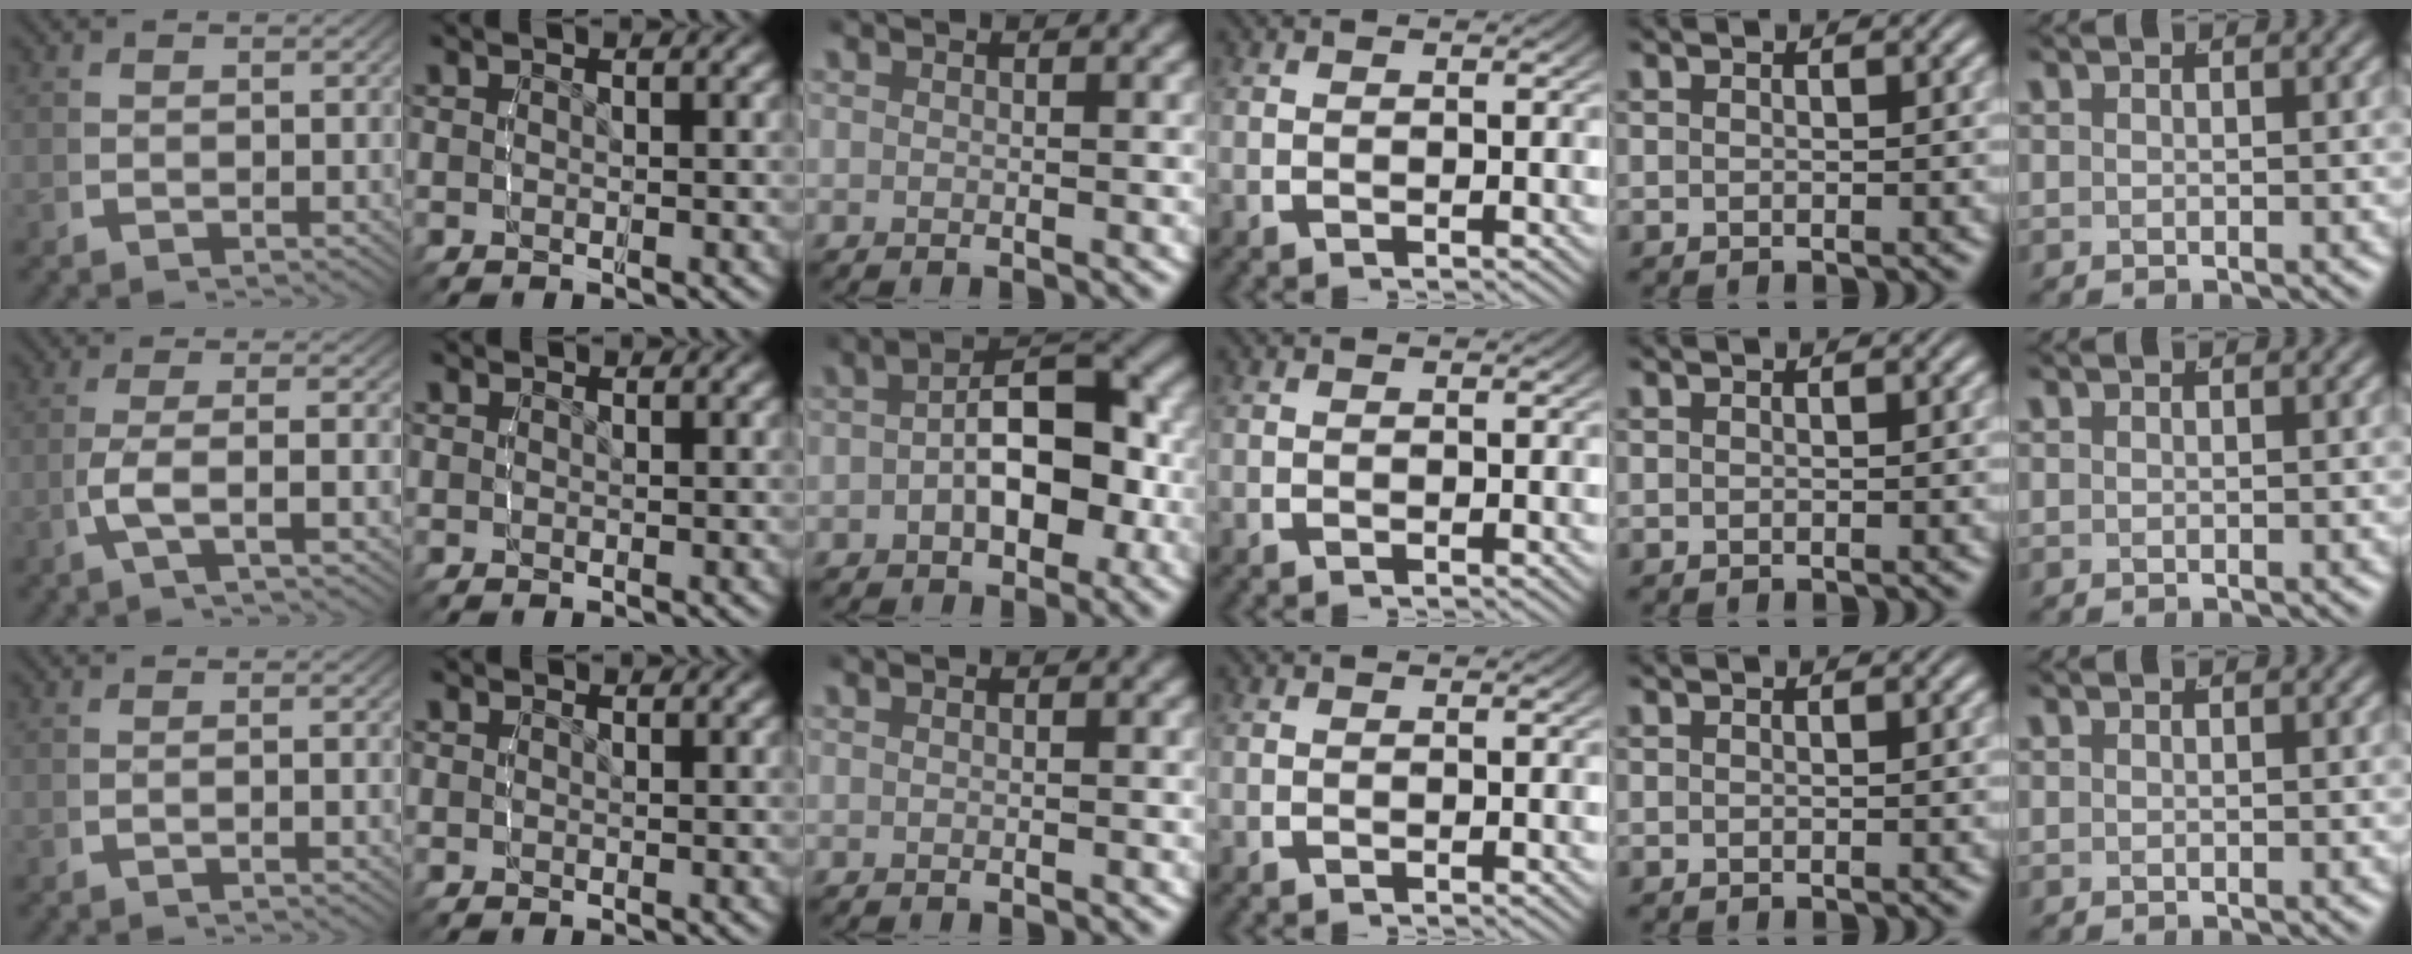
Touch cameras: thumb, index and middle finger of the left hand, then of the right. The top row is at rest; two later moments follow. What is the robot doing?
{"motion": "lift_and_place", "object": "toy banana"}